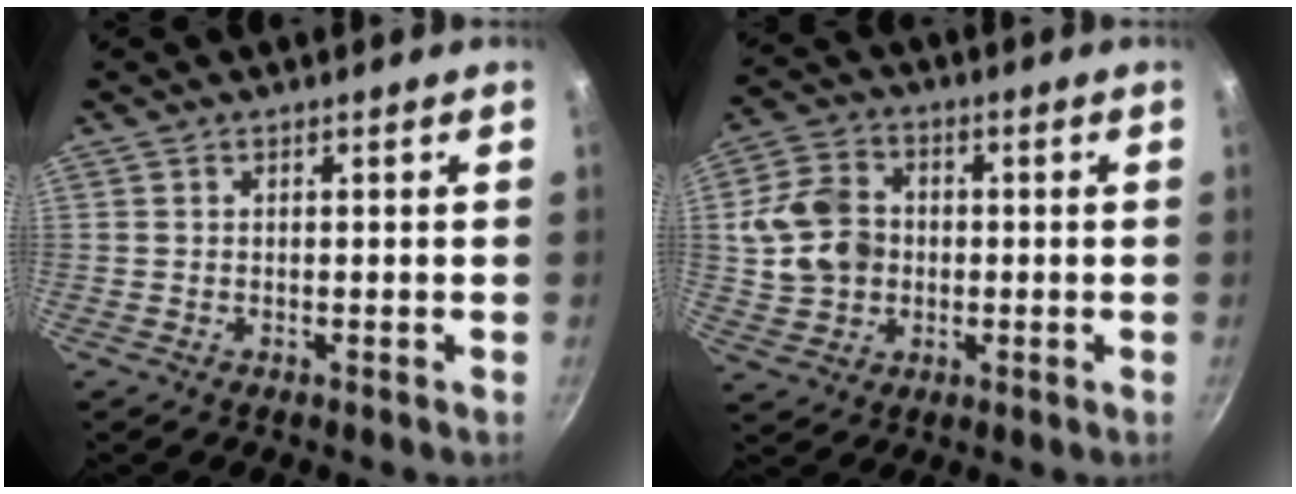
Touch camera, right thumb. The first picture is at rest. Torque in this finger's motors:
{"motor_torque": [0.21, -0.26, -0.04, 0.13, 0.01]}